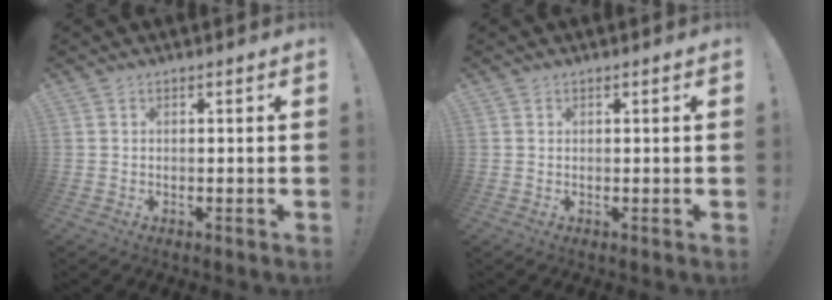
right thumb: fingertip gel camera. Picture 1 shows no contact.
{"total": 0.0}